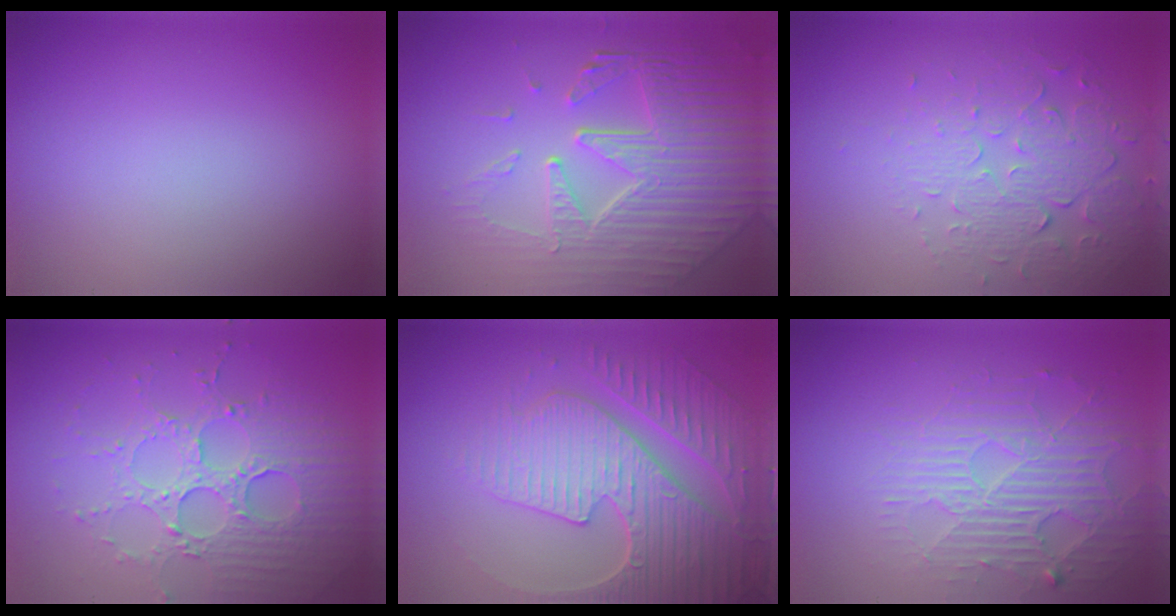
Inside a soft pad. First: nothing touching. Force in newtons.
{"total": 8.4, "press": 5.8, "slide": 6.1}
{"total": 5.4, "press": 3.7, "slide": 3.9}
{"total": 4.8, "press": 4.4, "slide": 2.0}
{"total": 7.9, "press": 6.1, "slide": 5.1}
{"total": 4.3, "press": 3.8, "slide": 2.0}